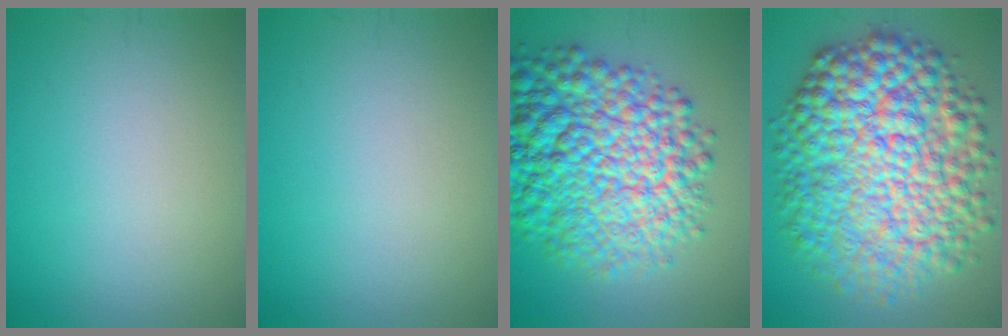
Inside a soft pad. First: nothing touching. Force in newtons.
{"total": 0.0}
{"total": 14.3, "press": 14.3, "slide": 0.5}
{"total": 14.5, "press": 14.5, "slide": 0.1}